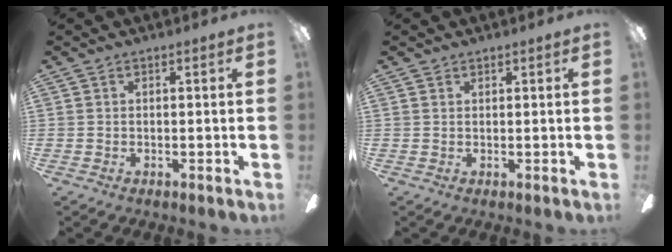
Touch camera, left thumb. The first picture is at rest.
{"total": 0.8, "force": [0.7, 0.3, 0.0], "torque": [0.000, 0.001, 0.014]}